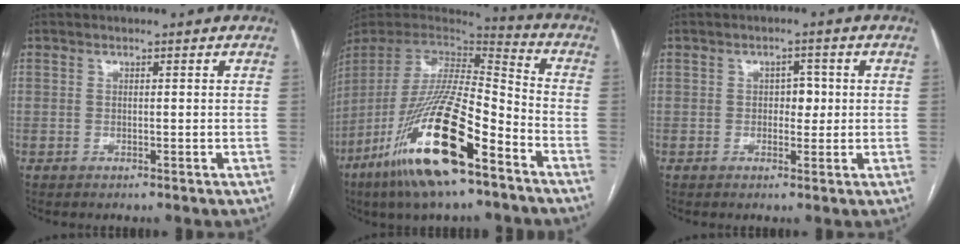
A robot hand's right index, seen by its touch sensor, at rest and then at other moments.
{"total": 23.0, "force": [-13.2, 4.4, 18.3], "torque": [-0.364, -0.048, -0.245]}
{"total": 2.7, "force": [0.1, 1.7, 2.1], "torque": [-0.021, 0.007, 0.002]}